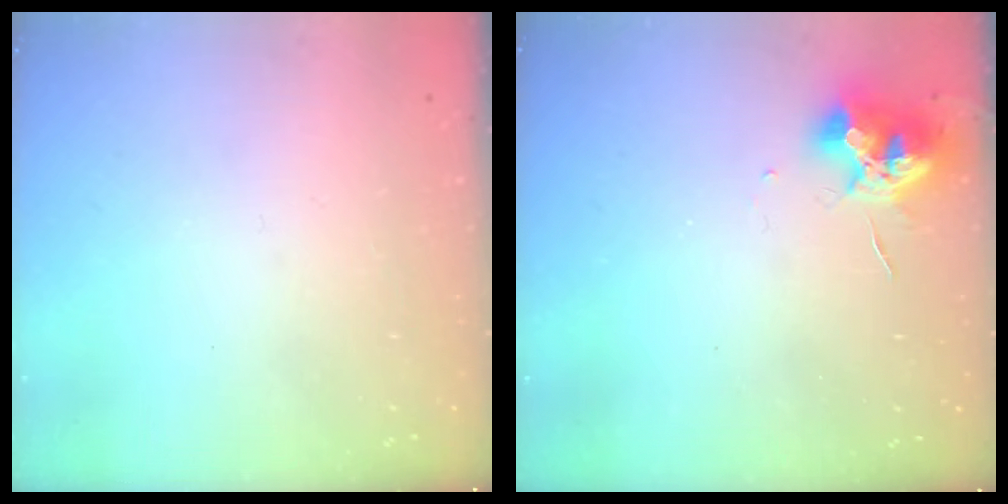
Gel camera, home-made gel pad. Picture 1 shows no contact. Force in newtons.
{"total": 12.2, "press": 12.2, "slide": 0.4}